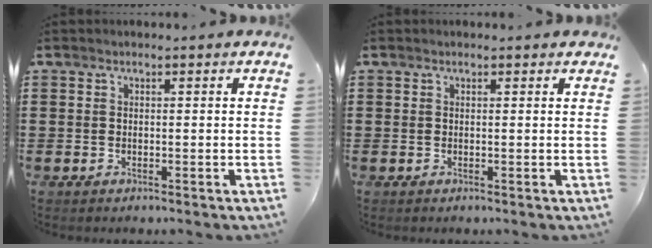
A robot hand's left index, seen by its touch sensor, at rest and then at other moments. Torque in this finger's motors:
{"motor_torque": [0.37, -0.38, 0.00, 0.00]}